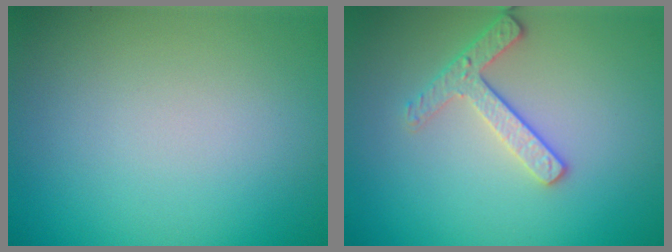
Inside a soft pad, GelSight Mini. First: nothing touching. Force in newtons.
{"total": 2.4, "press": 2.3, "slide": 0.8}